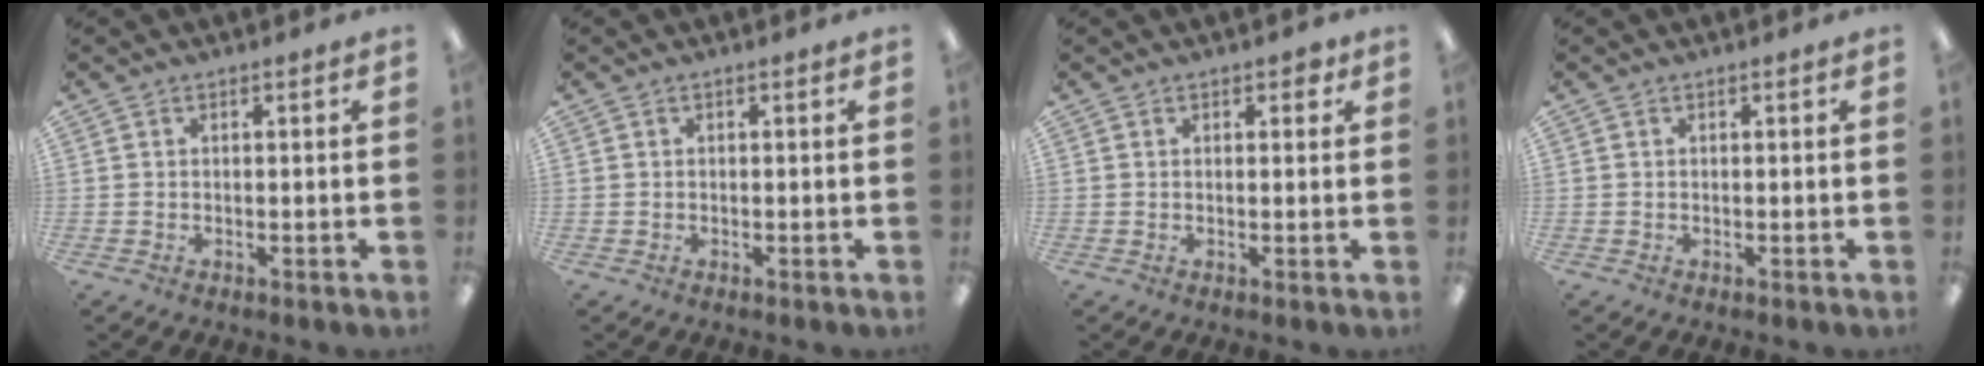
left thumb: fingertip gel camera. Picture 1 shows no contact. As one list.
[{"total": 0.0}, {"total": 1.7, "force": [1.0, 1.0, 1.0], "torque": [-0.013, 0.001, 0.016]}, {"total": 0.0}]